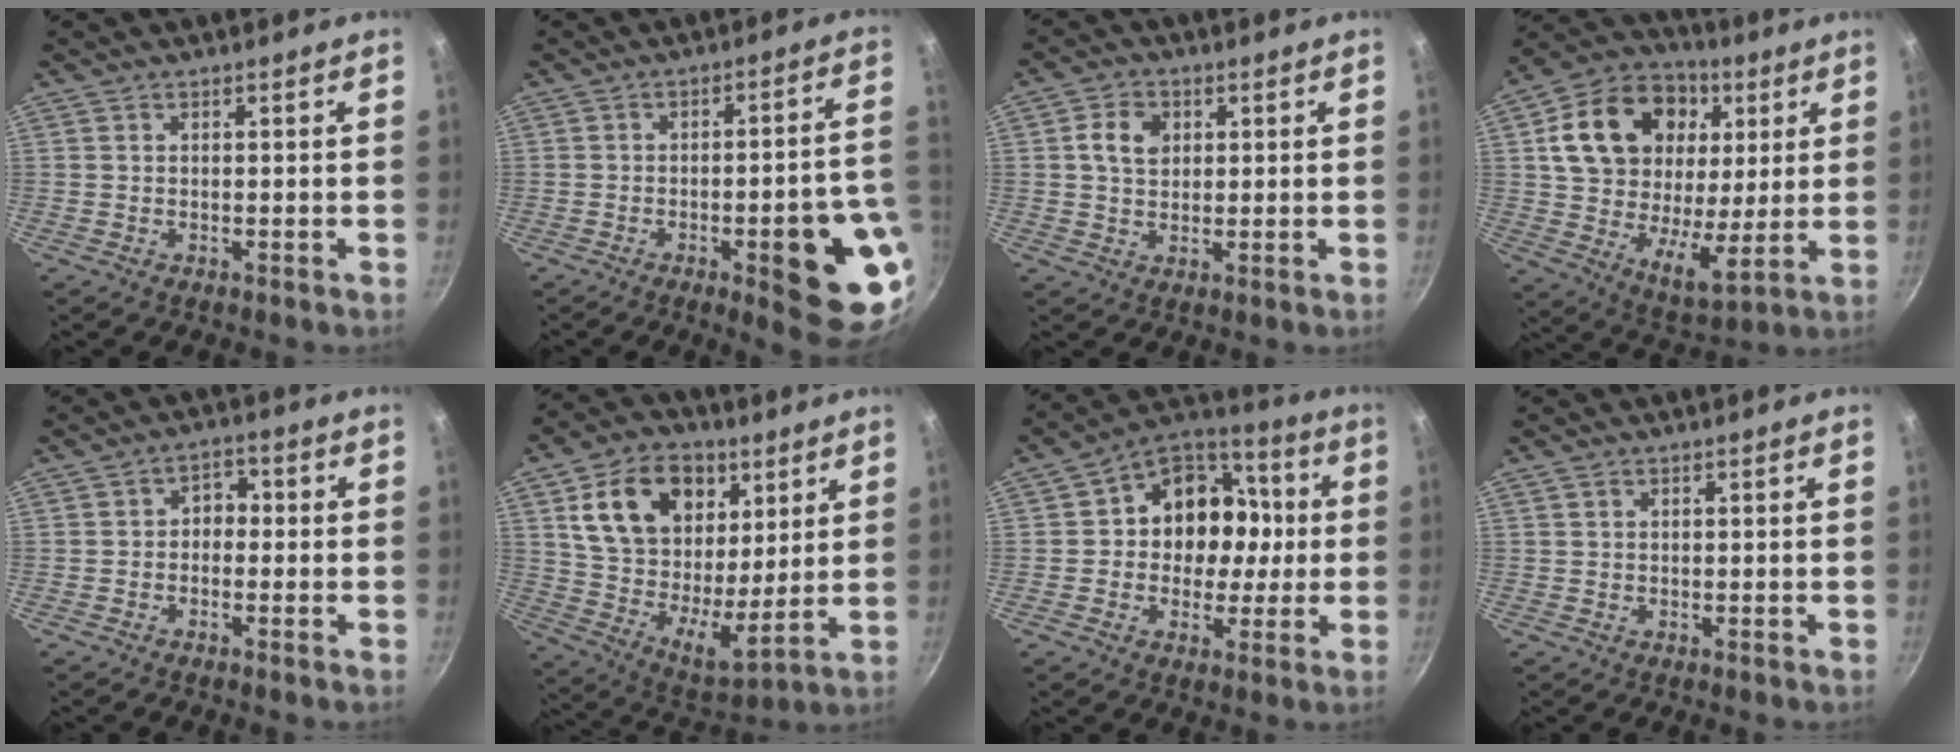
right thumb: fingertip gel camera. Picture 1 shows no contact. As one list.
[{"total": 17.4, "force": [-5.1, 4.8, 15.9], "torque": [-0.152, 0.023, -0.063]}, {"total": 6.0, "force": [1.5, 4.5, 3.6], "torque": [-0.048, 0.004, 0.023]}, {"total": 23.5, "force": [7.2, 16.5, 15.1], "torque": [-0.234, -0.009, 0.117]}, {"total": 3.5, "force": [-0.5, 2.8, 2.1], "torque": [-0.004, 0.015, -0.016]}, {"total": 21.5, "force": [9.0, 14.1, 13.5], "torque": [-0.200, -0.036, 0.156]}, {"total": 15.0, "force": [0.6, 12.5, 8.3], "torque": [-0.078, 0.028, -0.006]}, {"total": 0.8, "force": [0.5, 0.6, 0.2], "torque": [-0.002, 0.000, 0.008]}]